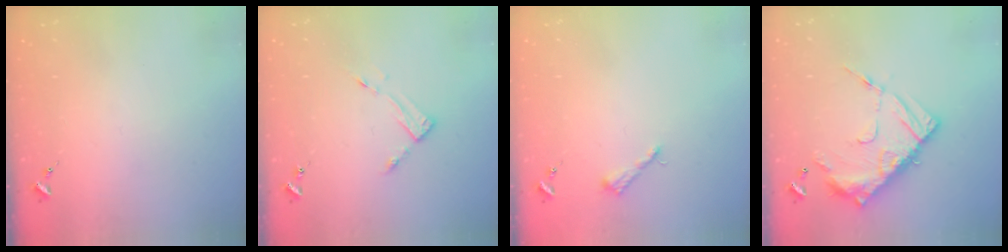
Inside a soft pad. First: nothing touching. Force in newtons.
{"total": 4.2, "press": 4.2, "slide": 0.5}
{"total": 4.2, "press": 4.1, "slide": 0.6}
{"total": 16.6, "press": 16.6, "slide": 1.5}